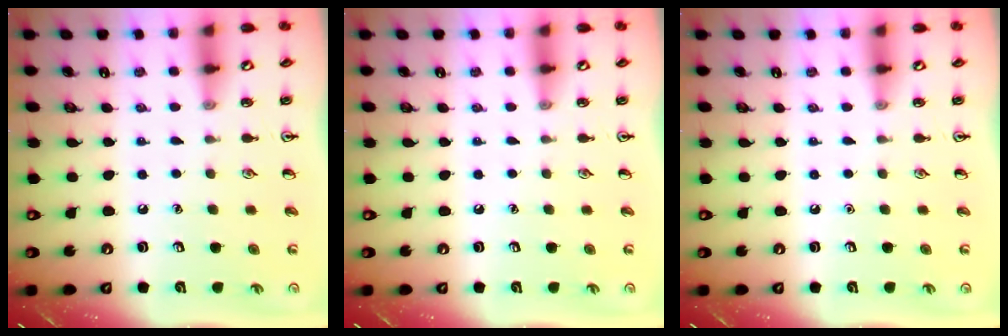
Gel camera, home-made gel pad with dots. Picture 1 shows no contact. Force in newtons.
{"total": 0.0}
{"total": 0.0}